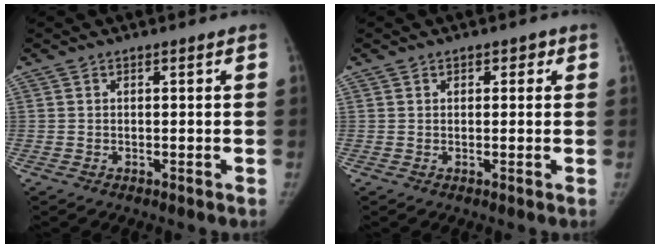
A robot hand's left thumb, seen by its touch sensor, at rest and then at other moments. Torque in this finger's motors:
{"motor_torque": [-0.18, -0.09, 0.05, 0.36, -0.05]}